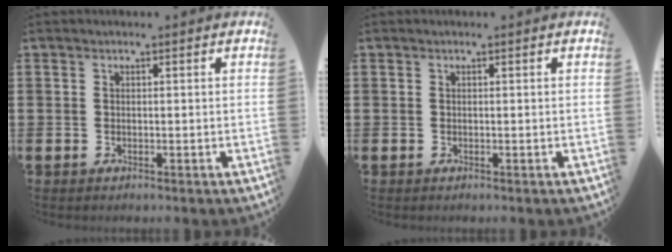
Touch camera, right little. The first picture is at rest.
{"total": 0.0}